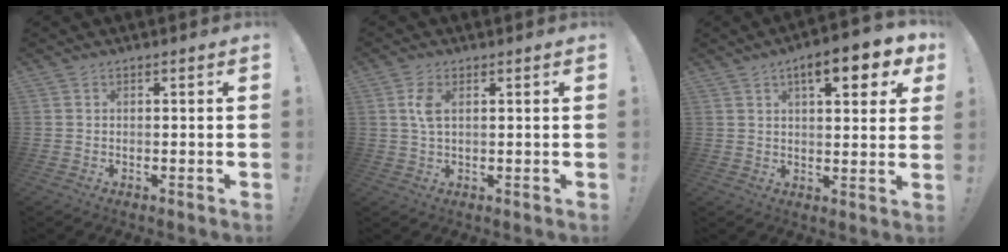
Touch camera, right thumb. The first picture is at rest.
{"total": 4.3, "force": [1.2, 2.0, 3.6], "torque": [-0.066, -0.005, 0.015]}
{"total": 10.5, "force": [5.0, 3.3, 8.6], "torque": [-0.110, -0.019, 0.077]}